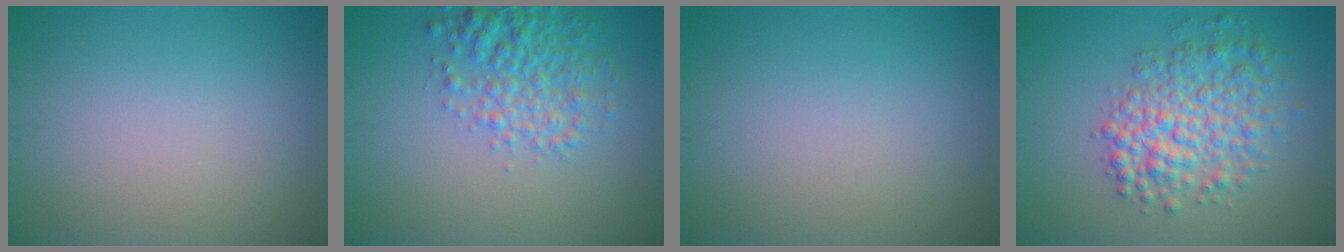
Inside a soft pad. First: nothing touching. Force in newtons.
{"total": 4.4, "press": 4.4, "slide": 0.2}
{"total": 0.0}
{"total": 5.9, "press": 5.9, "slide": 0.2}